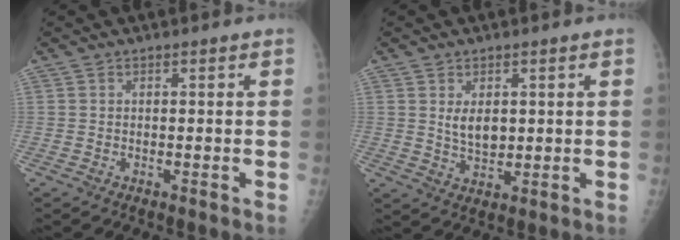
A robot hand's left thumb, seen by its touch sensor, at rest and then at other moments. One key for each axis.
{"total": 4.5, "fx": 1.1, "fy": 2.8, "fz": 3.3, "tx": -0.044, "ty": -0.014, "tz": 0.027}